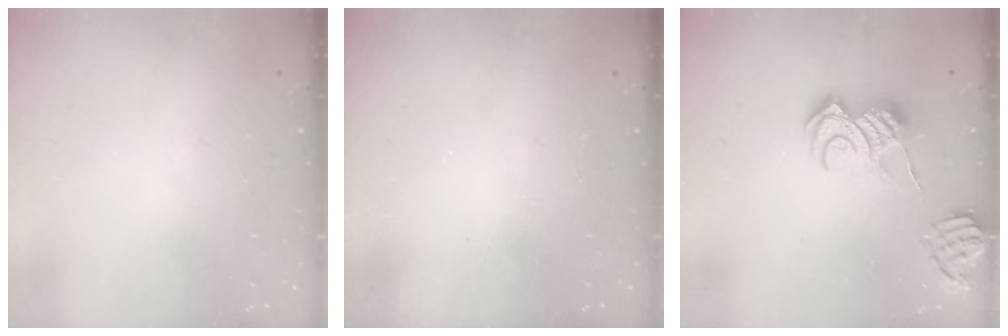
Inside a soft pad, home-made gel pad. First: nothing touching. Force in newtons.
{"total": 2.3, "press": 2.1, "slide": 0.7}
{"total": 9.3, "press": 9.2, "slide": 1.2}